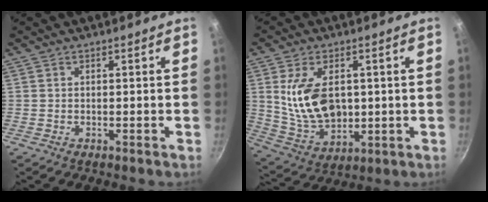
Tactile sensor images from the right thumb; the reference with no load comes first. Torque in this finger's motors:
{"motor_torque": [-0.40, 1.20, 1.25, 0.27, 0.11]}